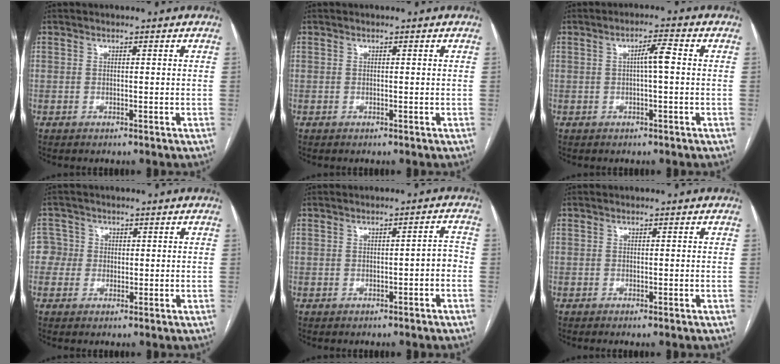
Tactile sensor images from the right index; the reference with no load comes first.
{"total": 0.0}
{"total": 3.3, "force": [0.1, 0.2, 3.3], "torque": [-0.056, 0.007, 0.002]}
{"total": 3.3, "force": [0.1, 3.2, -0.2], "torque": [0.021, 0.015, -0.002]}
{"total": 2.3, "force": [-0.9, 0.7, 2.0], "torque": [-0.023, 0.010, -0.012]}
{"total": 0.7, "force": [-0.5, 0.0, 0.4], "torque": [-0.007, -0.001, -0.009]}